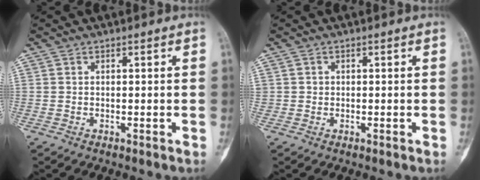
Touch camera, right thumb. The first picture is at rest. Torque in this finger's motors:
{"motor_torque": [-0.09, -0.13, 0.20, 0.07, 0.05]}